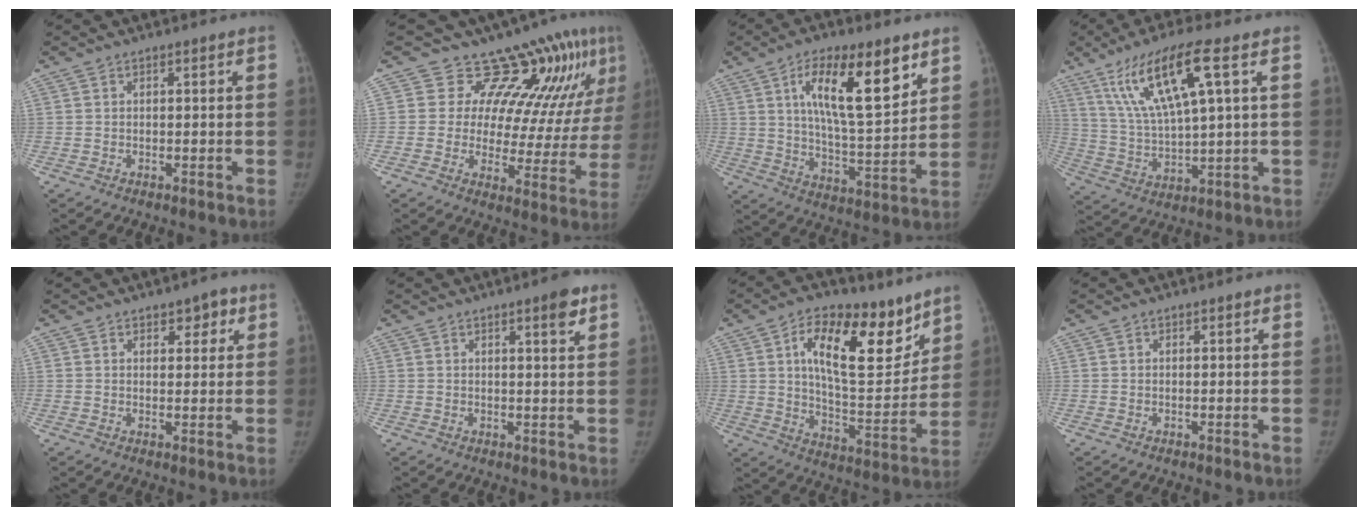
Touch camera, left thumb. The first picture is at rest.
{"total": 15.7, "force": [10.6, 6.6, 9.5], "torque": [-0.073, -0.073, 0.128]}
{"total": 18.0, "force": [8.3, 6.1, 14.8], "torque": [-0.212, -0.038, 0.143]}
{"total": 15.0, "force": [6.6, 2.7, 13.1], "torque": [-0.263, -0.015, 0.130]}
{"total": 3.9, "force": [2.1, 2.3, 2.4], "torque": [-0.004, -0.009, 0.028]}
{"total": 3.7, "force": [2.2, 0.7, 3.0], "torque": [-0.038, -0.012, 0.030]}
{"total": 19.9, "force": [9.9, 9.5, 14.4], "torque": [-0.174, -0.060, 0.165]}
{"total": 0.0}